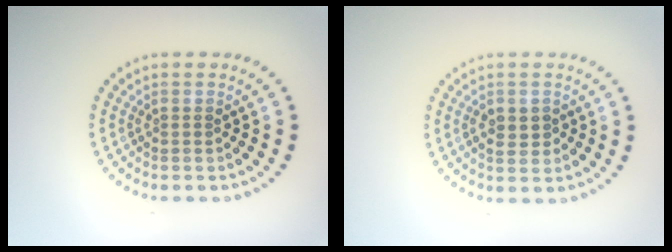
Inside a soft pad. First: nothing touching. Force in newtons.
{"total": 2.2, "press": 2.2, "slide": 0.1}